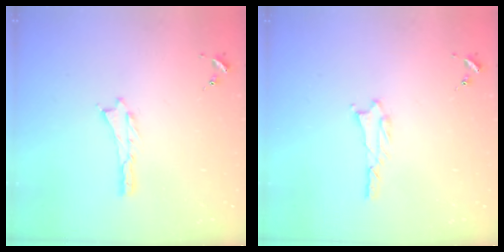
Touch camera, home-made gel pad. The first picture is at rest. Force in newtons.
{"total": 1.0, "press": 1.0, "slide": 0.1}